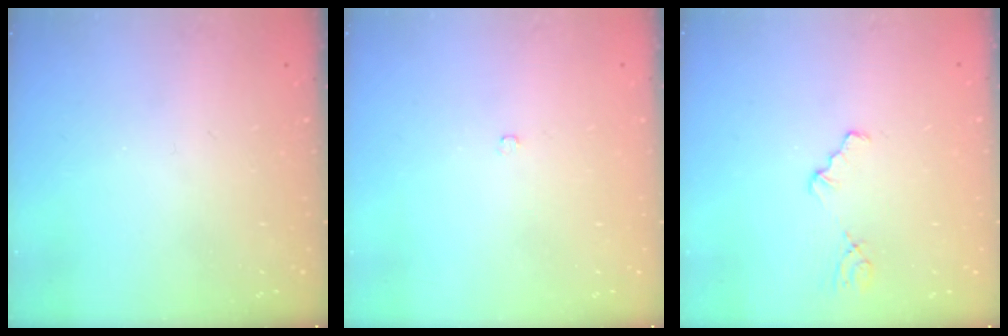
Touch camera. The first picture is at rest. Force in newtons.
{"total": 2.1, "press": 2.1, "slide": 0.4}
{"total": 1.7, "press": 1.6, "slide": 0.3}